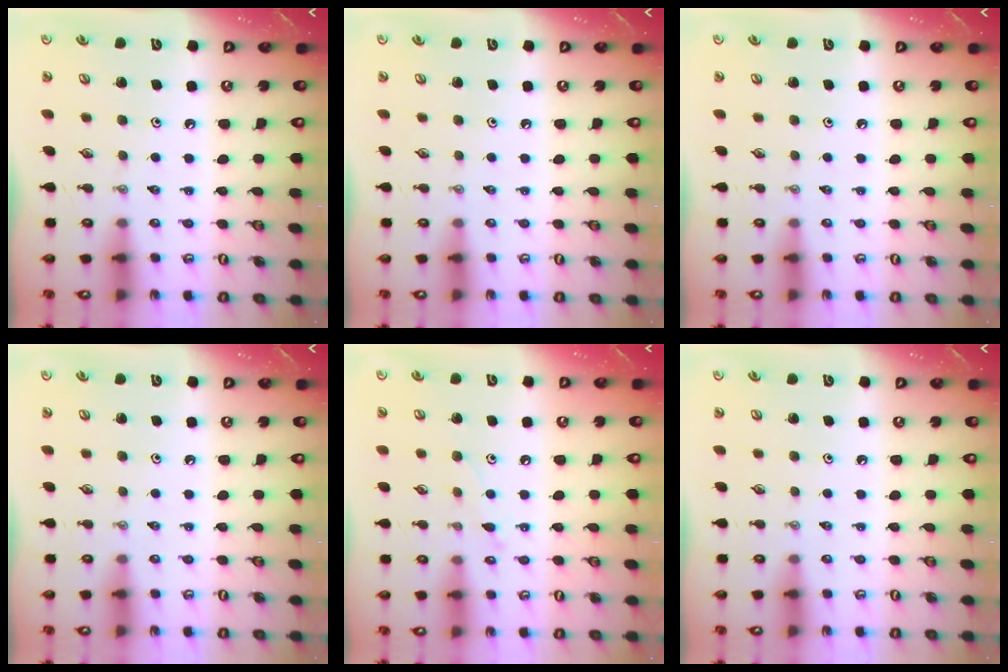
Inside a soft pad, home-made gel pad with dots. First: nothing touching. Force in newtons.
{"total": 0.0}
{"total": 0.0}
{"total": 0.0}
{"total": 6.4, "press": 6.4, "slide": 0.5}
{"total": 0.0}